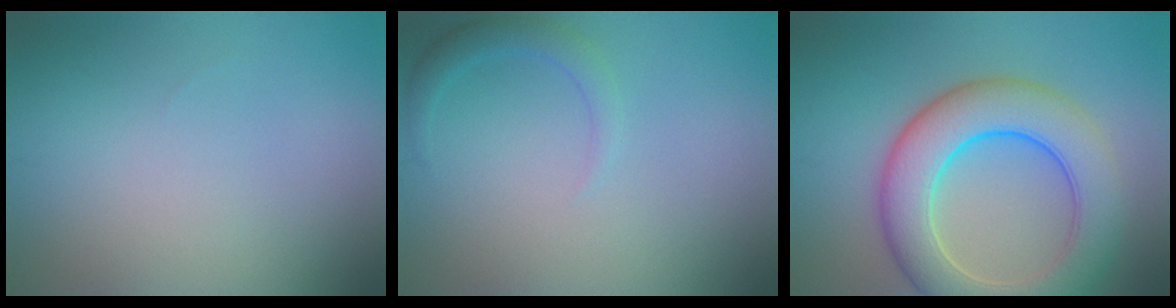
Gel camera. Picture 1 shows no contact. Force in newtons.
{"total": 1.6, "press": 1.6, "slide": 0.1}
{"total": 8.7, "press": 8.7, "slide": 0.5}